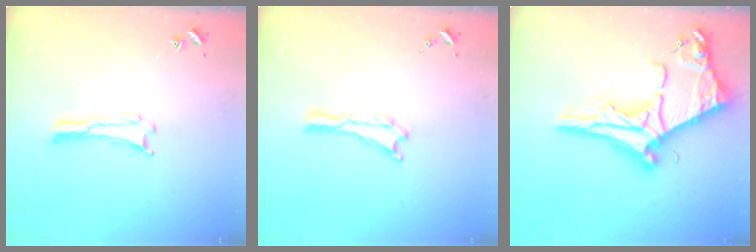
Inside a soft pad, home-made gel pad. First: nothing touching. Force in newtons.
{"total": 0.0}
{"total": 11.4, "press": 11.3, "slide": 1.2}